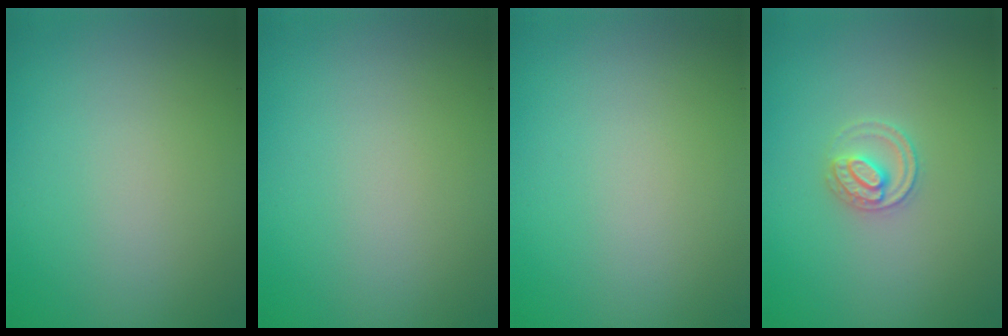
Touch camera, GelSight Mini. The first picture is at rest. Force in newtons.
{"total": 0.0}
{"total": 0.0}
{"total": 2.2, "press": 2.2, "slide": 0.2}